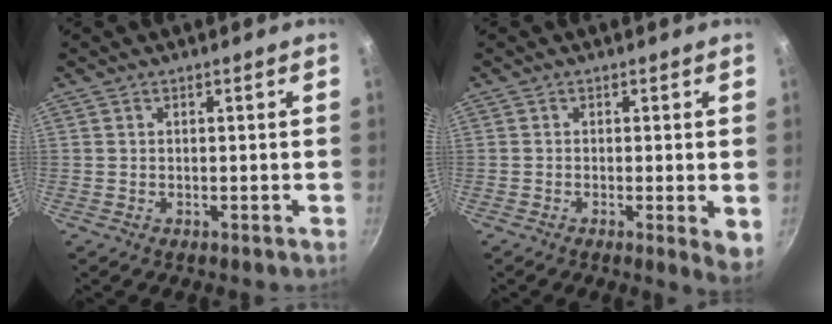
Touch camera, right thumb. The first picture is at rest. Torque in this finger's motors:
{"motor_torque": [-0.15, 0.42, -0.12, -0.02, -0.02]}